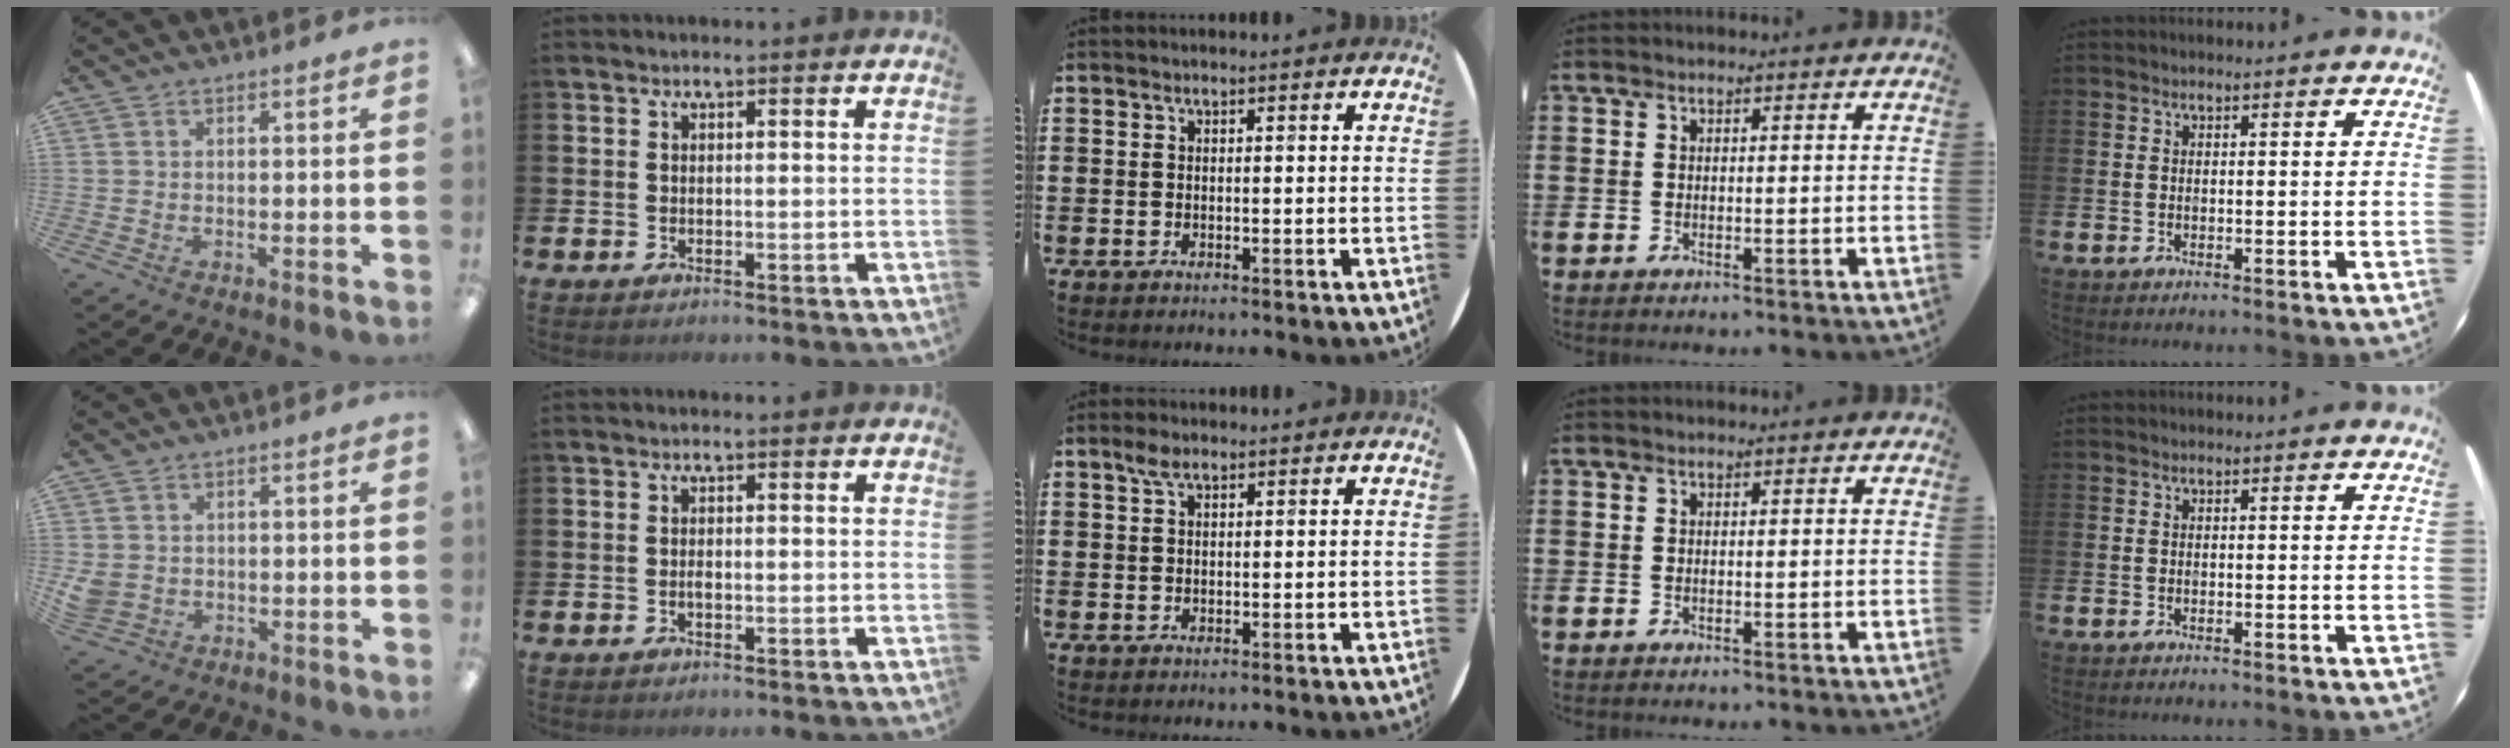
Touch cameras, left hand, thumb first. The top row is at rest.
{"thumb": {"total": 3.3, "force": [0.5, 3.0, 1.1], "torque": [-0.022, -0.001, 0.008]}, "index": {"total": 0.6, "force": [-0.2, 0.2, 0.5], "torque": [-0.006, -0.004, -0.005]}, "middle": {"total": 2.0, "force": [1.2, 1.0, 1.2], "torque": [-0.019, 0.003, 0.020]}}